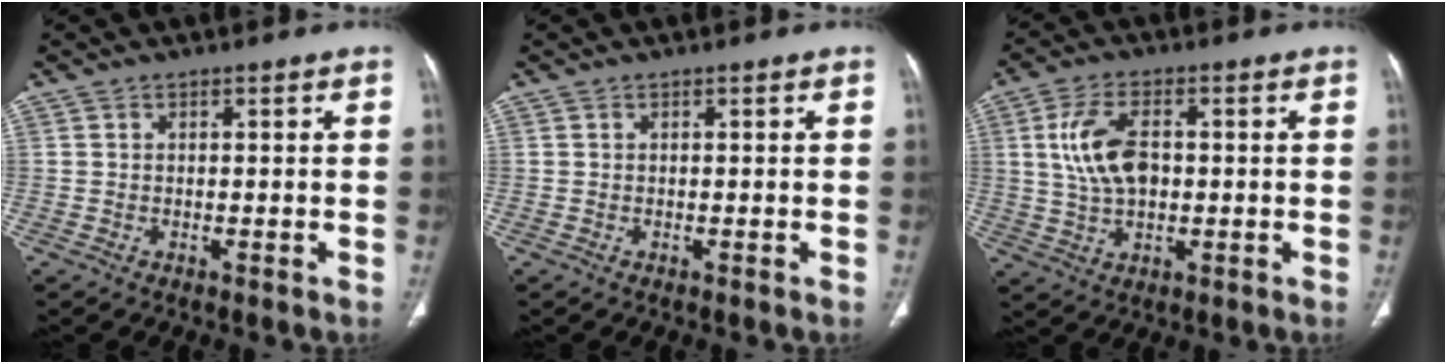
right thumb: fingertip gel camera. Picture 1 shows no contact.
{"total": 0.0}
{"total": 9.7, "force": [1.2, 5.5, 7.8], "torque": [-0.155, 0.005, 0.028]}